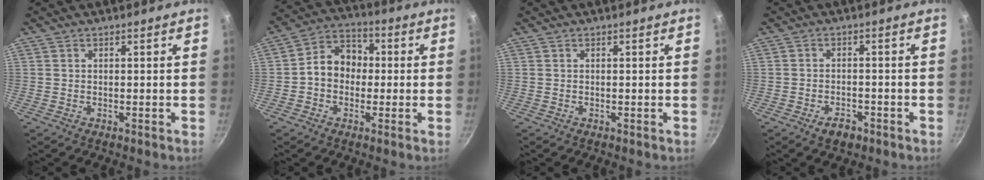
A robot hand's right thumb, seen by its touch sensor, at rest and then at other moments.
{"total": 9.1, "force": [-0.4, 7.4, 5.3], "torque": [-0.046, 0.029, -0.025]}
{"total": 0.0}
{"total": 3.8, "force": [-2.4, 2.2, 2.0], "torque": [-0.027, 0.017, -0.034]}